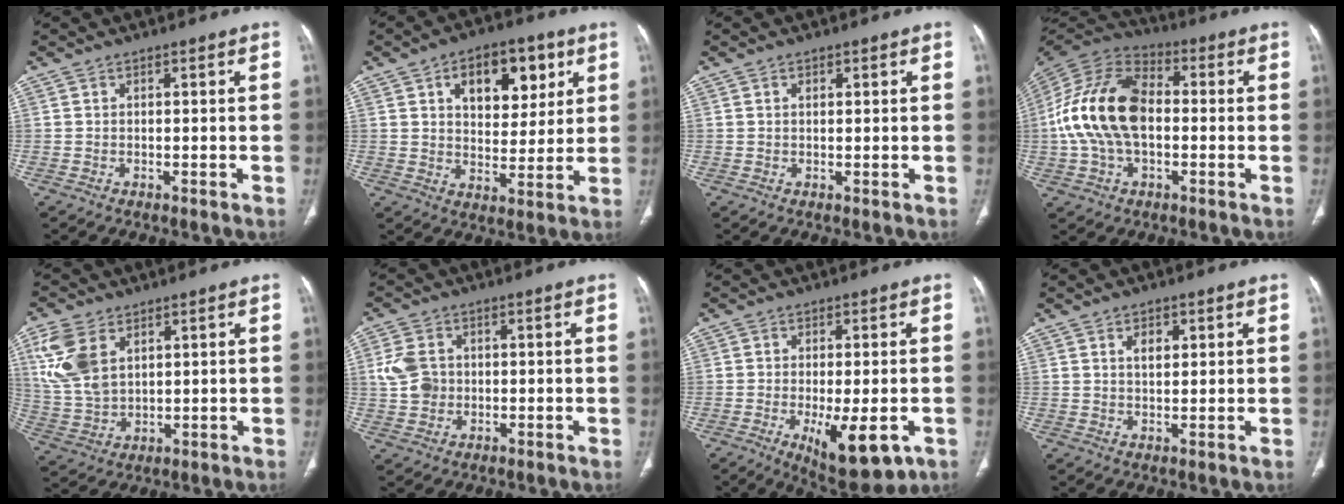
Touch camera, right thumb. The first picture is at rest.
{"total": 14.1, "force": [5.6, 8.5, 9.7], "torque": [-0.094, -0.015, 0.089]}
{"total": 1.4, "force": [0.7, 0.8, 0.9], "torque": [-0.012, -0.002, 0.011]}
{"total": 18.8, "force": [-0.5, 11.8, 14.7], "torque": [-0.286, 0.032, -0.016]}
{"total": 11.1, "force": [4.5, 6.9, 7.5], "torque": [-0.161, -0.009, 0.101]}
{"total": 6.0, "force": [0.5, 4.9, 3.5], "torque": [-0.060, 0.004, 0.011]}
{"total": 12.3, "force": [-5.4, 4.3, 10.2], "torque": [-0.136, 0.003, -0.069]}
{"total": 3.5, "force": [1.4, 2.0, 2.4], "torque": [-0.029, -0.007, 0.025]}